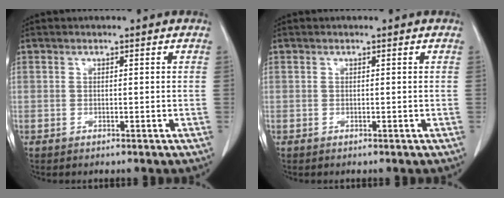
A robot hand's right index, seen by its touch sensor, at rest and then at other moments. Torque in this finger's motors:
{"motor_torque": [0.00, 0.00, 0.00, 0.00]}